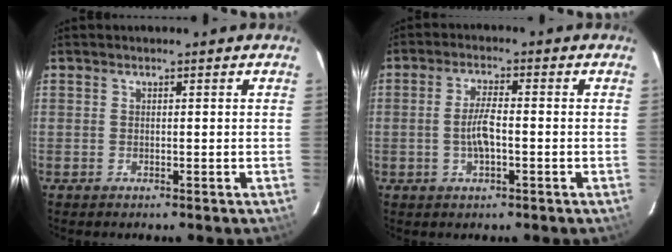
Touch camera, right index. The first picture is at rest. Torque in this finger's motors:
{"motor_torque": [-0.27, 0.02, 0.00, 0.01]}